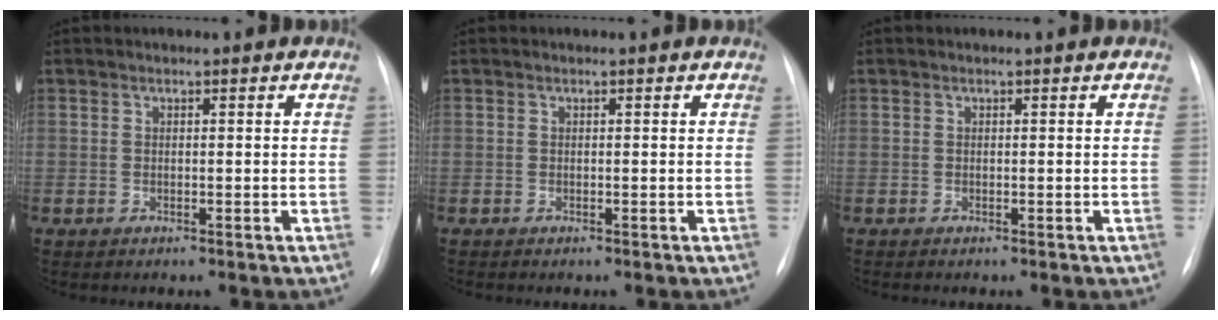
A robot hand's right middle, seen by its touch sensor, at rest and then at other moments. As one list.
[{"total": 0.0}, {"total": 0.0}]